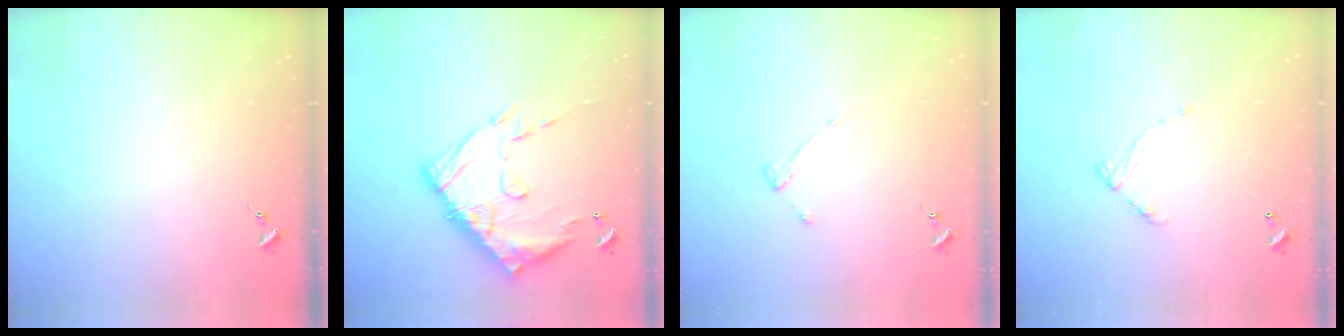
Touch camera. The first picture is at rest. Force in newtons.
{"total": 17.5, "press": 17.4, "slide": 2.0}
{"total": 3.0, "press": 3.0, "slide": 0.4}
{"total": 5.9, "press": 5.9, "slide": 0.4}